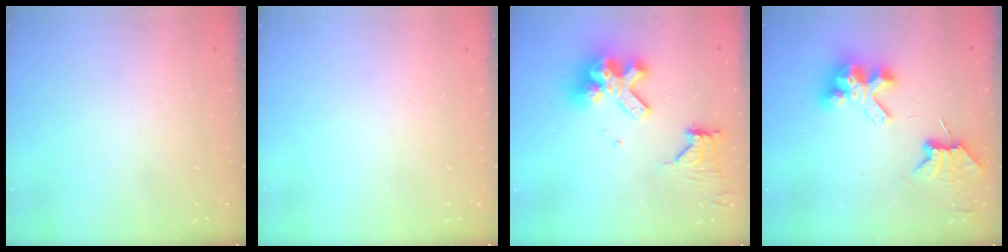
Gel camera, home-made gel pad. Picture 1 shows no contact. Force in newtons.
{"total": 0.0}
{"total": 14.9, "press": 14.8, "slide": 1.9}
{"total": 7.7, "press": 7.7, "slide": 1.0}